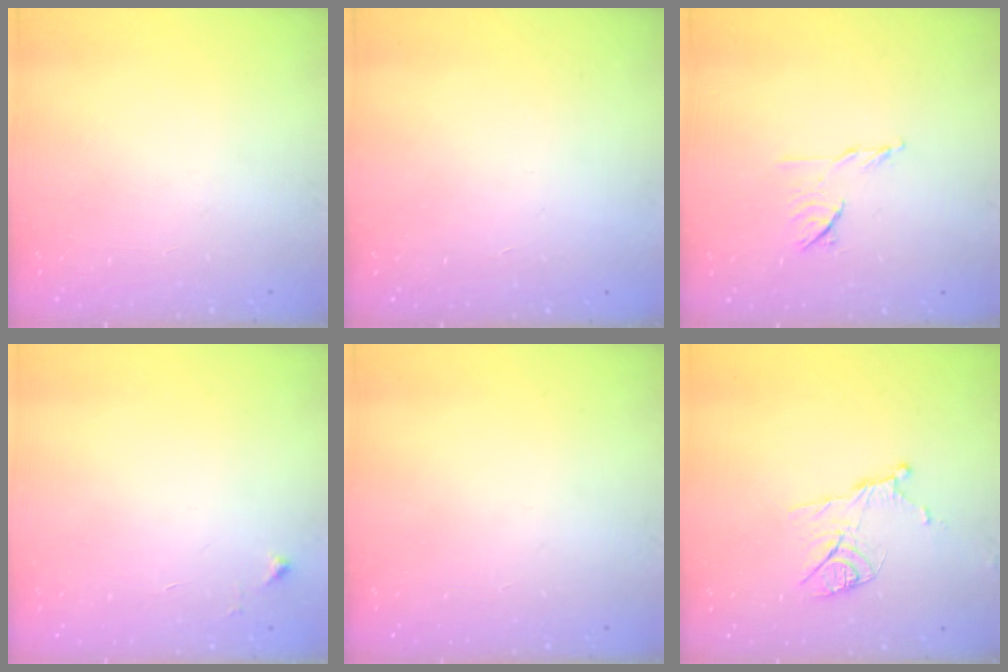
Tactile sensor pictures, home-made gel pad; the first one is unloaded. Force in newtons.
{"total": 1.7, "press": 1.7, "slide": 0.1}
{"total": 7.1, "press": 7.0, "slide": 1.2}
{"total": 3.9, "press": 3.8, "slide": 0.6}
{"total": 0.0}
{"total": 10.9, "press": 10.9, "slide": 0.4}